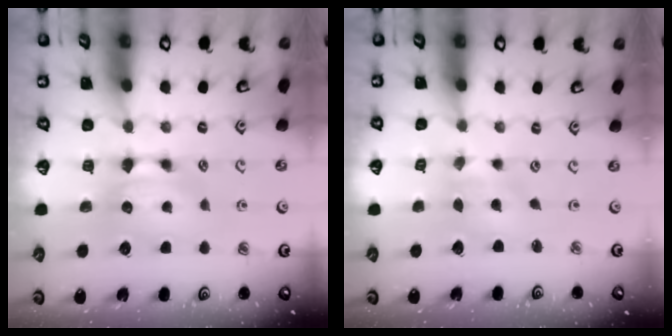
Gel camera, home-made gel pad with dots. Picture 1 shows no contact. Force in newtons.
{"total": 1.9, "press": 1.5, "slide": 1.2}